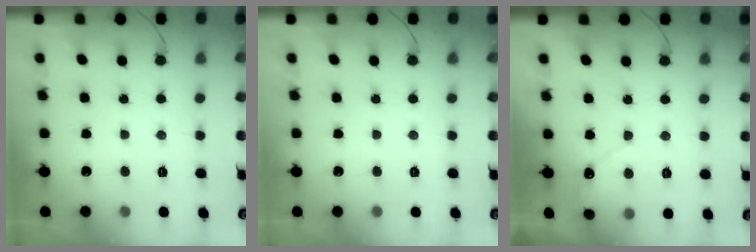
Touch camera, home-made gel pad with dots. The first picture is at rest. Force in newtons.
{"total": 0.0}
{"total": 4.2, "press": 4.1, "slide": 0.3}